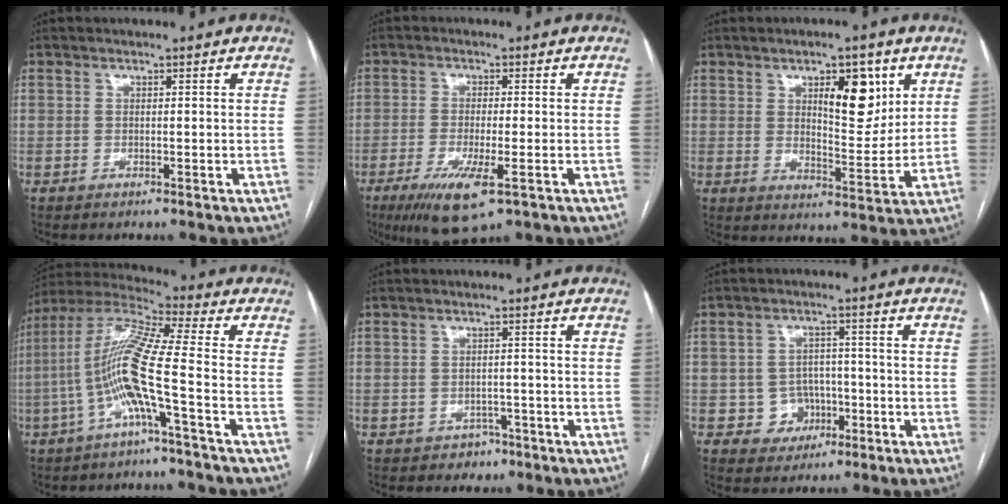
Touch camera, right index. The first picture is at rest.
{"total": 8.5, "force": [-4.2, 1.4, 7.2], "torque": [-0.135, -0.024, -0.067]}
{"total": 9.1, "force": [4.1, 3.3, 7.4], "torque": [-0.108, -0.002, 0.066]}
{"total": 12.4, "force": [-3.4, -0.6, 11.9], "torque": [-0.248, 0.012, -0.077]}
{"total": 2.8, "force": [-1.5, 2.3, 0.1], "torque": [0.002, 0.016, -0.018]}
{"total": 5.1, "force": [-1.7, 4.8, 0.7], "torque": [0.001, 0.014, -0.018]}